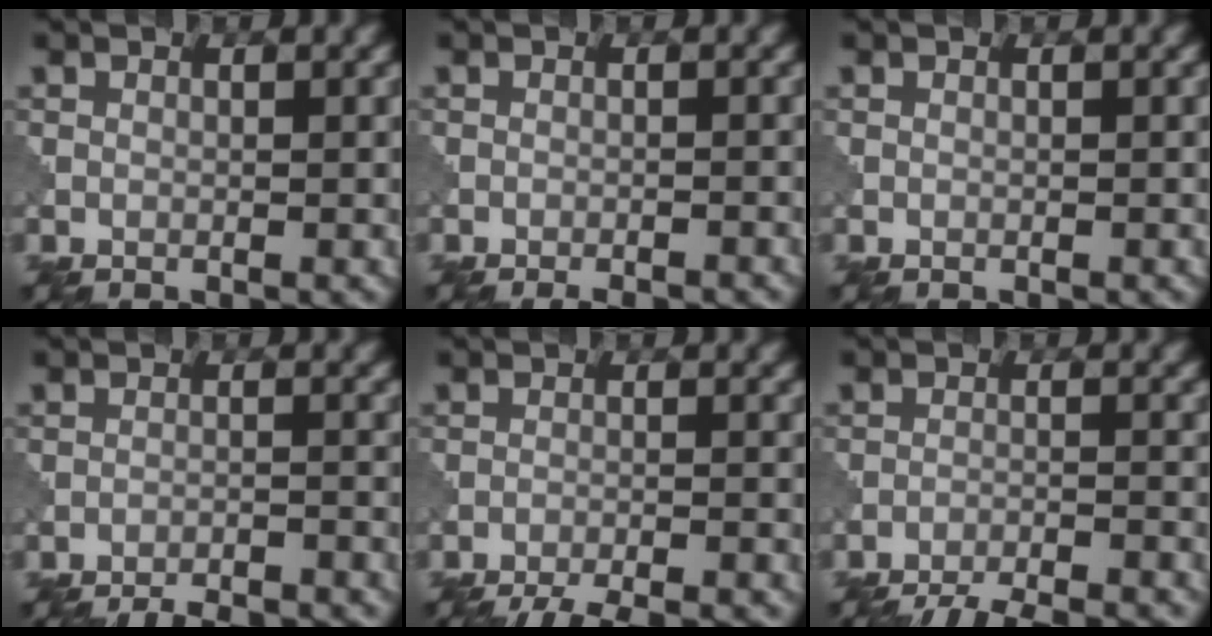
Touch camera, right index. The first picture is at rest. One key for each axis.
{"total": 2.7, "fx": -2.3, "fy": 0.5, "fz": 1.1, "tx": -0.013, "ty": 0.006, "tz": -0.033}
{"total": 0.0}
{"total": 7.5, "fx": -7.2, "fy": 1.4, "fz": 1.8, "tx": -0.016, "ty": 0.009, "tz": -0.094}
{"total": 7.9, "fx": -7.4, "fy": 1.4, "fz": 2.6, "tx": -0.031, "ty": -0.002, "tz": -0.105}
{"total": 10.4, "fx": -9.8, "fy": 1.9, "fz": 2.8, "tx": -0.033, "ty": -0.004, "tz": -0.136}